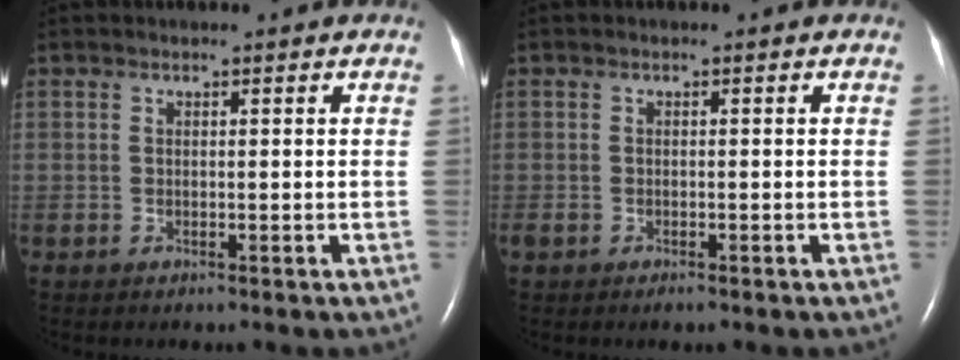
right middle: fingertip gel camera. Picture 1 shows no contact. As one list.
[{"total": 1.3, "force": [-0.9, 0.7, 0.8], "torque": [-0.014, -0.001, -0.009]}]